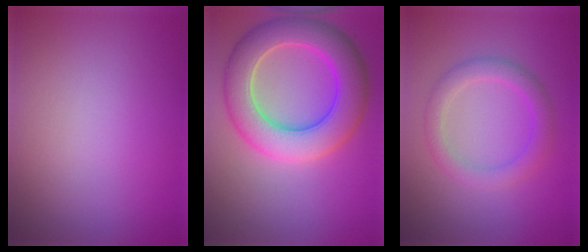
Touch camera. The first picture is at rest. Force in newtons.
{"total": 8.3, "press": 8.3, "slide": 0.5}
{"total": 2.9, "press": 2.9, "slide": 0.2}